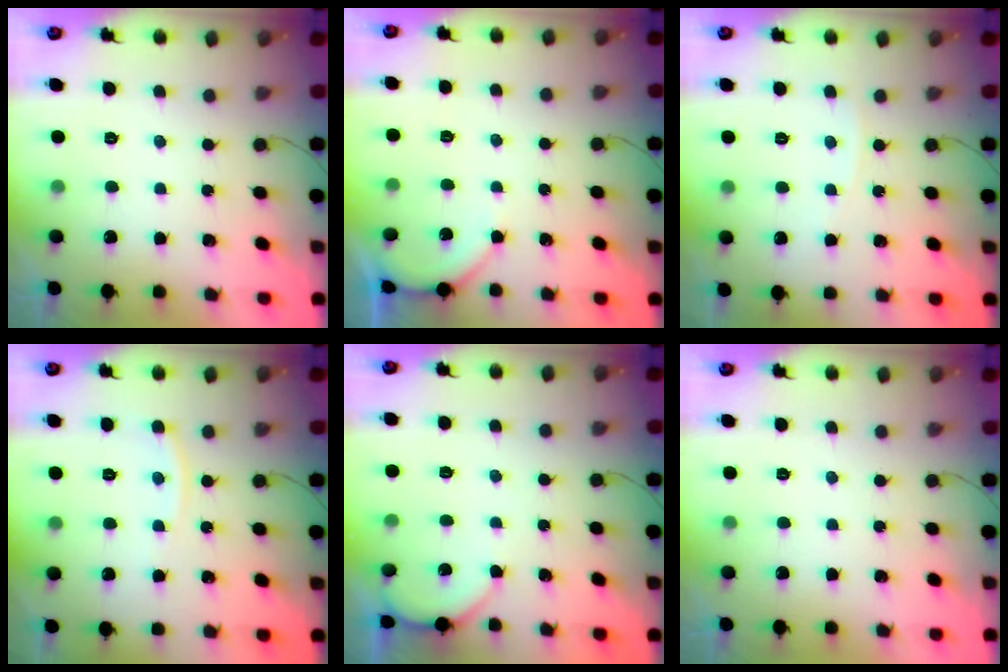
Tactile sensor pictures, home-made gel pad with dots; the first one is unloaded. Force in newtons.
{"total": 2.9, "press": 2.8, "slide": 0.4}
{"total": 4.4, "press": 4.4, "slide": 0.6}
{"total": 4.2, "press": 4.1, "slide": 0.4}
{"total": 2.3, "press": 2.2, "slide": 0.4}
{"total": 0.0}